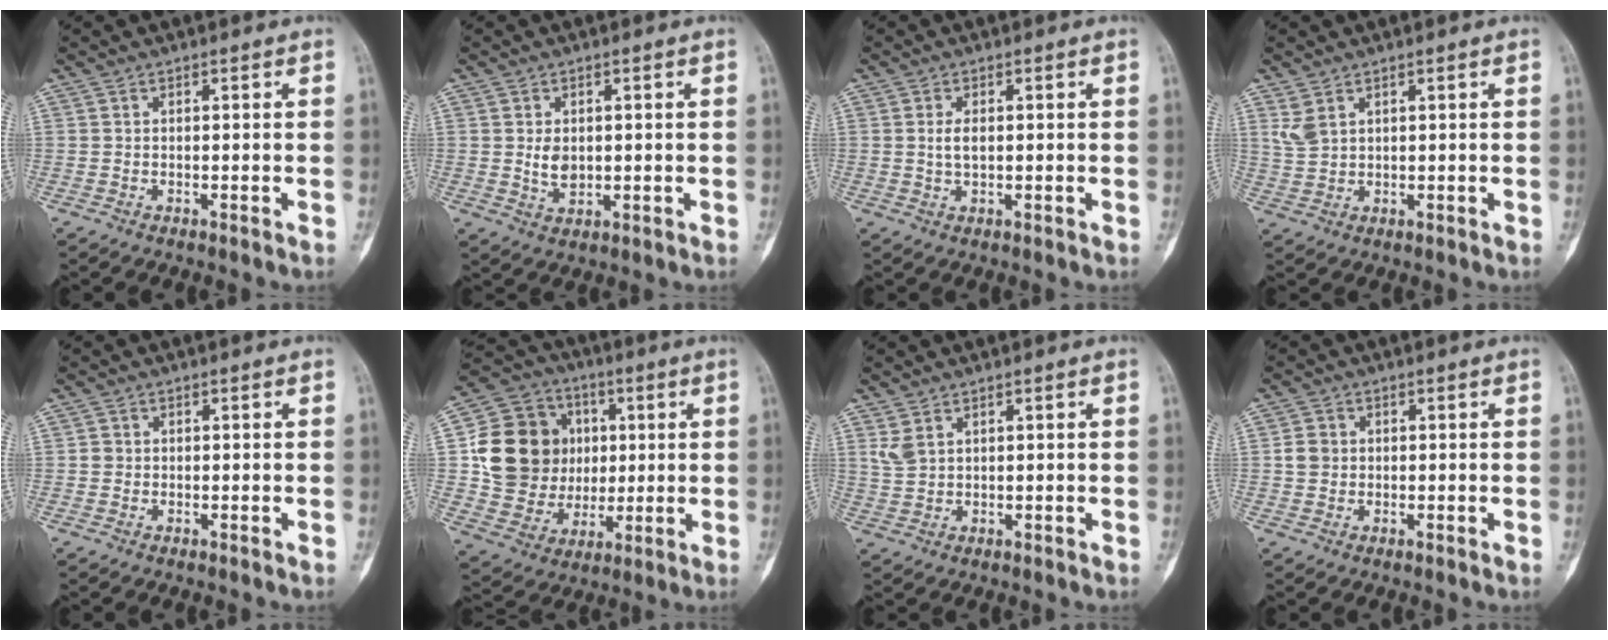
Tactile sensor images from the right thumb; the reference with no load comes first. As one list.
[{"total": 3.5, "force": [0.2, 2.4, 2.6], "torque": [-0.037, -0.005, 0.009]}, {"total": 2.8, "force": [0.3, 1.4, 2.5], "torque": [-0.043, -0.001, 0.005]}, {"total": 3.1, "force": [1.6, 1.9, 1.9], "torque": [-0.039, -0.002, 0.044]}, {"total": 1.1, "force": [-0.1, 1.0, 0.2], "torque": [0.003, 0.004, -0.002]}, {"total": 18.9, "force": [2.5, 16.4, 9.0], "torque": [-0.131, 0.017, 0.060]}, {"total": 2.6, "force": [1.3, 1.6, 1.6], "torque": [-0.033, 0.001, 0.036]}, {"total": 2.8, "force": [0.1, 2.6, 1.0], "torque": [-0.007, 0.007, -0.001]}]